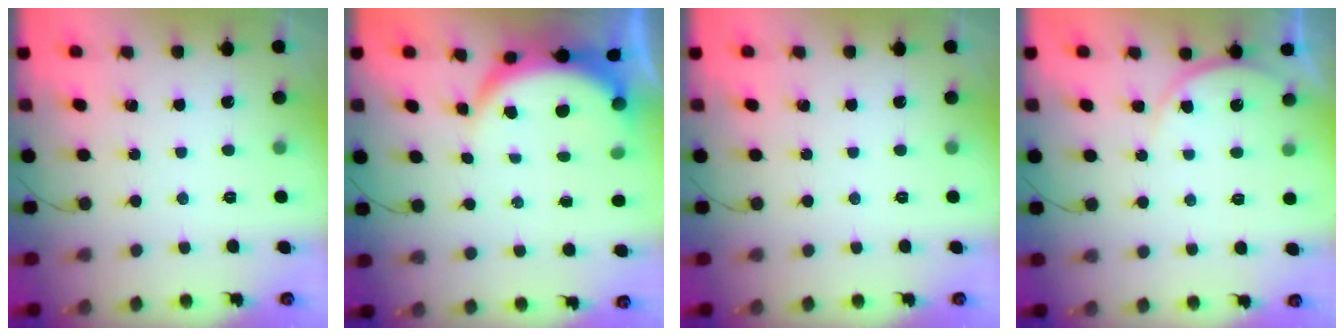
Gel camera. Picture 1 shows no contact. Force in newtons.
{"total": 7.6, "press": 7.5, "slide": 0.9}
{"total": 0.0}
{"total": 6.3, "press": 6.2, "slide": 0.8}